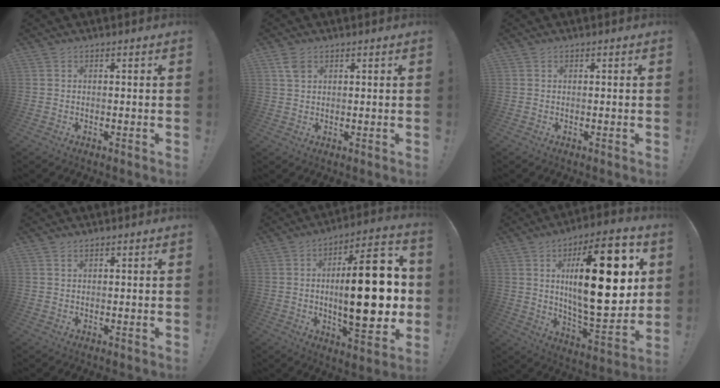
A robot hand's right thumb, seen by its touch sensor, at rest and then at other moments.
{"total": 3.6, "force": [1.9, 2.1, 2.2], "torque": [-0.031, -0.001, 0.034]}
{"total": 0.0}
{"total": 1.1, "force": [0.9, 0.5, 0.5], "torque": [-0.004, -0.001, 0.015]}
{"total": 25.0, "force": [0.3, 8.1, 23.6], "torque": [-0.370, -0.005, 0.002]}
{"total": 28.2, "force": [6.5, 10.0, 25.6], "torque": [-0.412, -0.030, 0.098]}